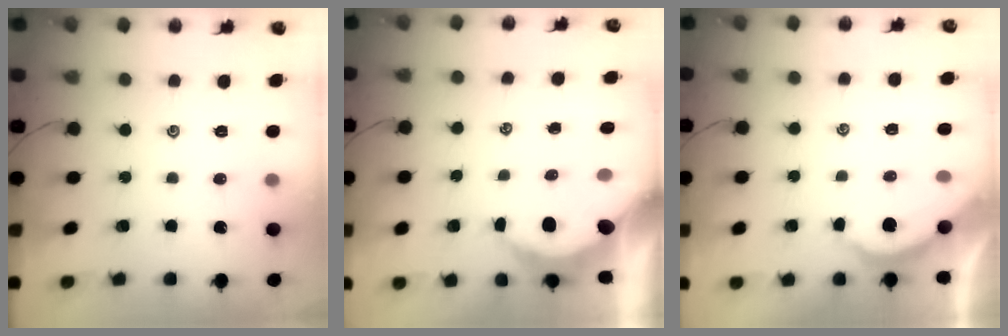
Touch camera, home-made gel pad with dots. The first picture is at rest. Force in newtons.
{"total": 6.5, "press": 6.4, "slide": 0.9}
{"total": 2.3, "press": 2.3, "slide": 0.3}